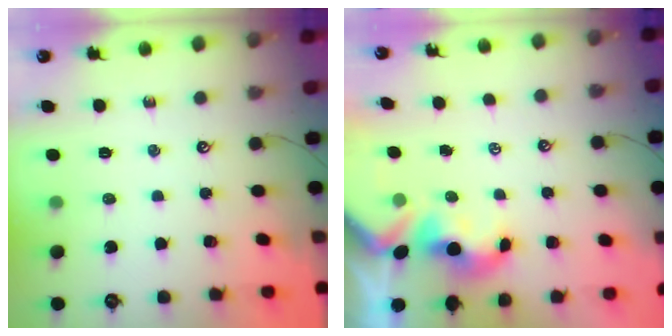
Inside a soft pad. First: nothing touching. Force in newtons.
{"total": 1.7, "press": 1.5, "slide": 0.8}